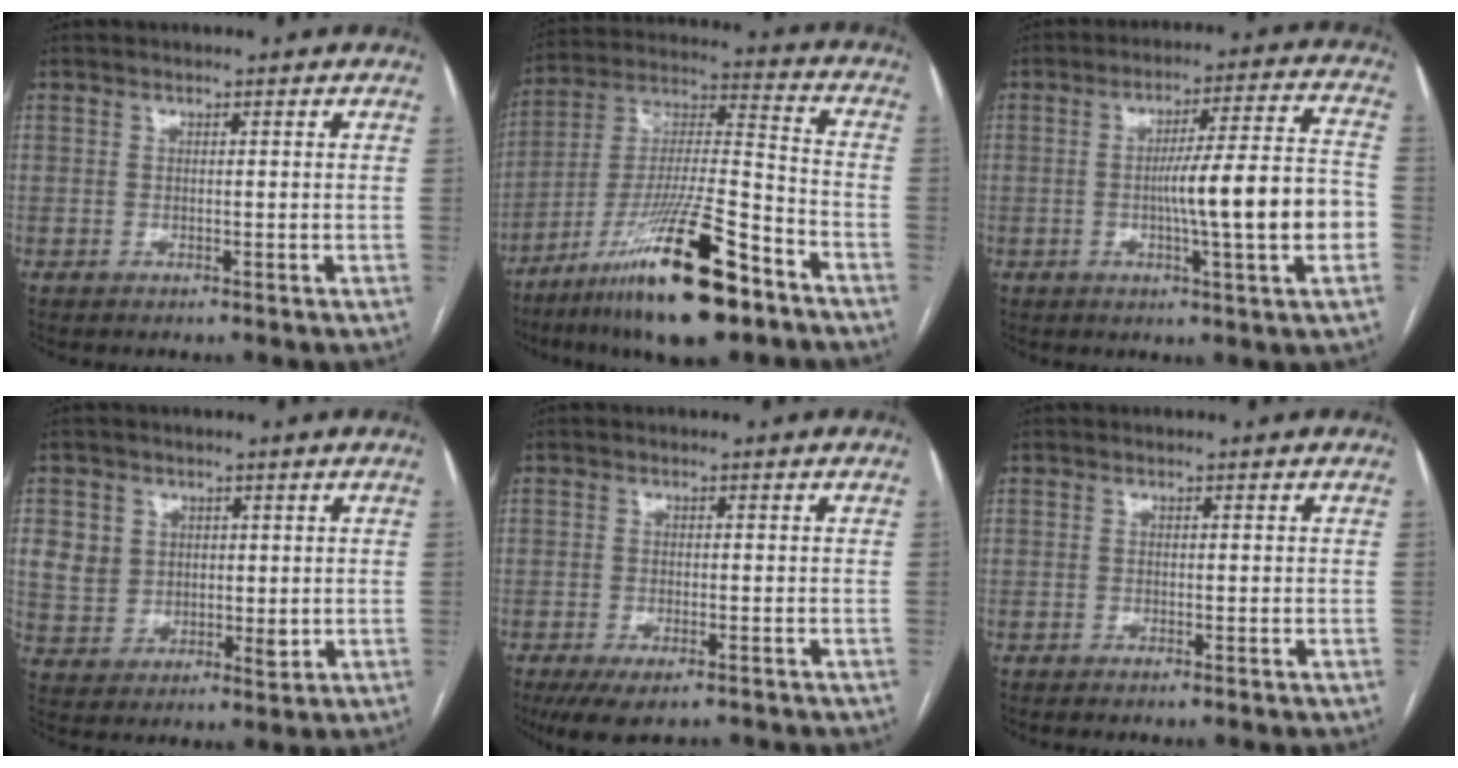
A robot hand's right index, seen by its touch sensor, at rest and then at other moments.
{"total": 20.9, "force": [-13.1, 2.9, 16.0], "torque": [-0.294, -0.022, -0.227]}
{"total": 13.5, "force": [-2.4, 0.1, 13.3], "torque": [-0.206, 0.012, -0.038]}
{"total": 7.5, "force": [2.3, 6.4, 3.0], "torque": [-0.056, 0.007, 0.057]}
{"total": 7.1, "force": [-5.3, 2.2, 4.2], "torque": [-0.064, -0.012, -0.085]}
{"total": 0.6, "force": [-0.5, -0.1, 0.4], "torque": [-0.010, -0.001, -0.008]}